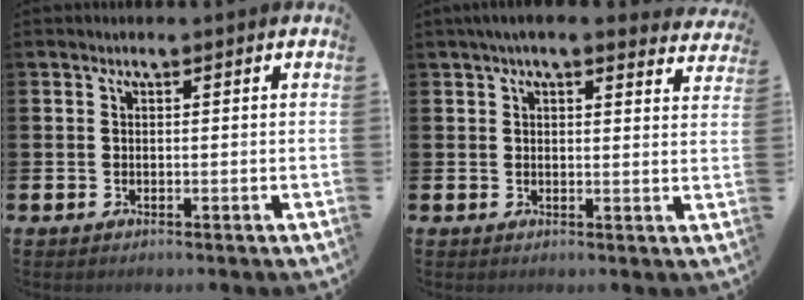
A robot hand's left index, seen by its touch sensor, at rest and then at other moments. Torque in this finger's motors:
{"motor_torque": [1.10, -1.03, 0.78, 0.21]}